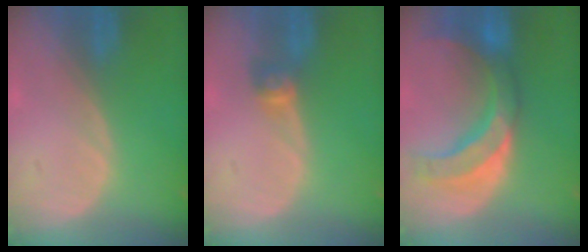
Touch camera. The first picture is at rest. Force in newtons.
{"total": 2.6, "press": 2.4, "slide": 1.0}
{"total": 10.3, "press": 9.4, "slide": 4.3}